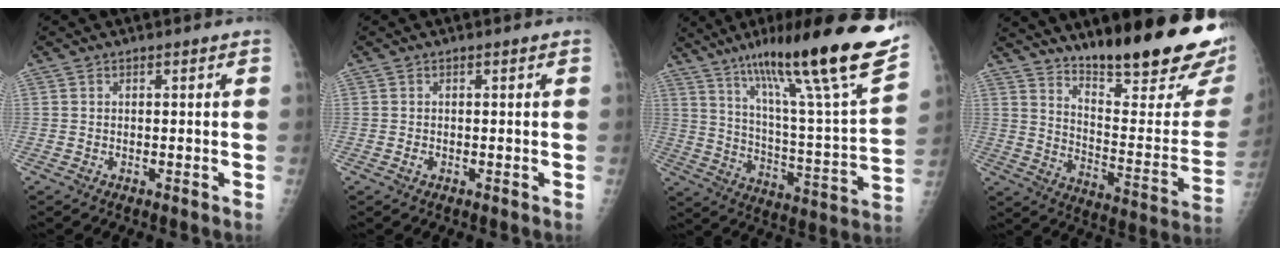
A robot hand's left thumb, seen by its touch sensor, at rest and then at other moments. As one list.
[{"total": 0.6, "force": [-0.2, 0.4, 0.4], "torque": [-0.007, 0.001, -0.003]}, {"total": 26.8, "force": [18.8, 1.6, 19.0], "torque": [-0.281, -0.082, 0.294]}, {"total": 27.3, "force": [19.8, 5.6, 18.0], "torque": [-0.231, -0.124, 0.282]}]